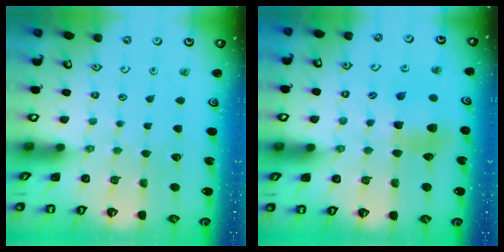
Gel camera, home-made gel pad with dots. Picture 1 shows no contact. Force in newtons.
{"total": 6.7, "press": 6.7, "slide": 0.6}